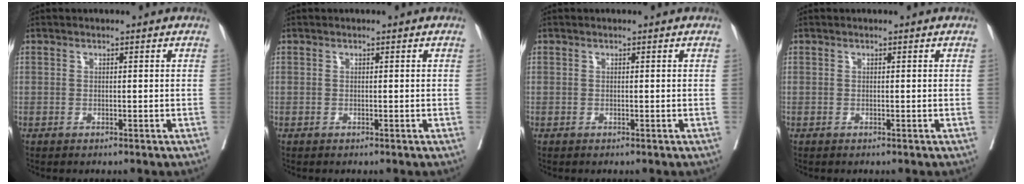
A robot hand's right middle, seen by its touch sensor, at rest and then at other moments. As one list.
[{"total": 0.0}, {"total": 0.0}, {"total": 0.0}]